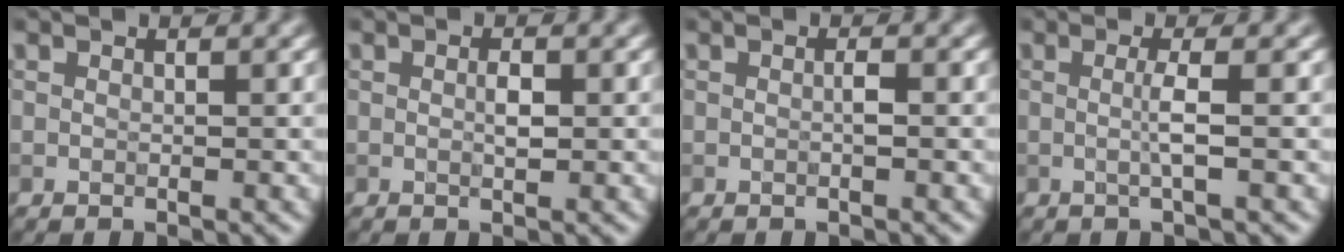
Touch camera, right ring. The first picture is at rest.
{"total": 1.2, "force": [0.0, 0.4, 1.1], "torque": [-0.023, -0.001, 0.001]}
{"total": 0.7, "force": [-0.1, 0.1, 0.7], "torque": [-0.013, 0.000, -0.002]}
{"total": 2.0, "force": [-0.1, 0.2, 1.9], "torque": [-0.041, -0.004, -0.005]}